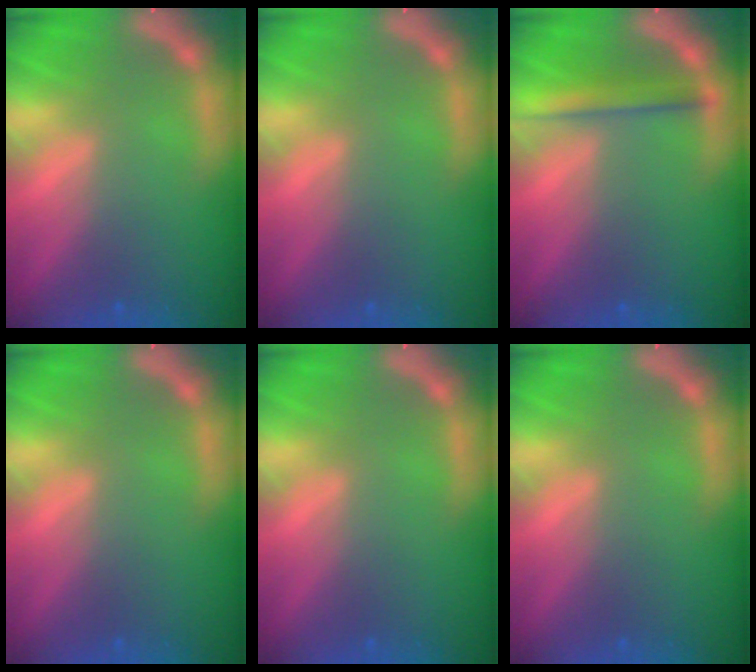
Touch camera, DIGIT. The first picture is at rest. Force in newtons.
{"total": 0.0}
{"total": 2.9}
{"total": 0.0}
{"total": 0.0}
{"total": 0.0}